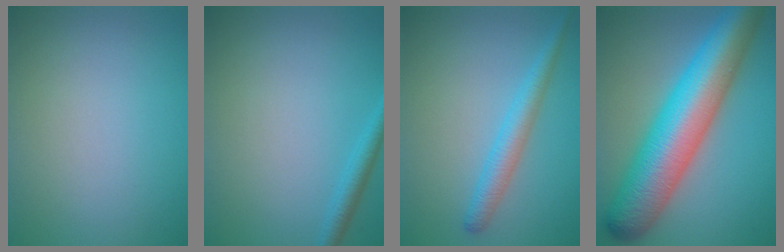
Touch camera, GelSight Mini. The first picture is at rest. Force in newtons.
{"total": 2.3, "press": 2.3, "slide": 0.0}
{"total": 2.8, "press": 2.8, "slide": 0.1}
{"total": 11.9, "press": 11.9, "slide": 0.2}